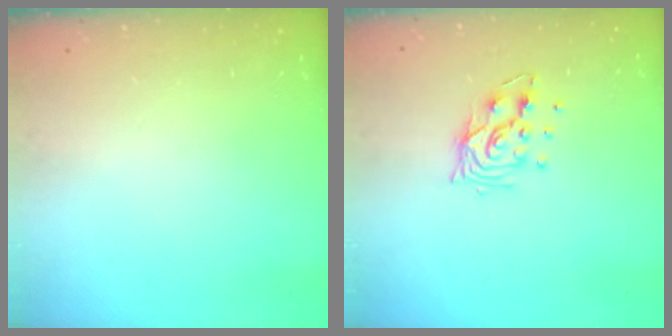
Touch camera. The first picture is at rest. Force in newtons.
{"total": 8.9, "press": 8.9, "slide": 0.7}